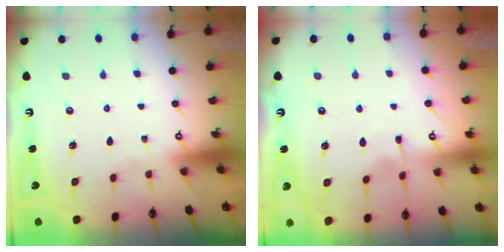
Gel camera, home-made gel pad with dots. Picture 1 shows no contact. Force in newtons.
{"total": 4.7, "press": 4.7, "slide": 0.3}